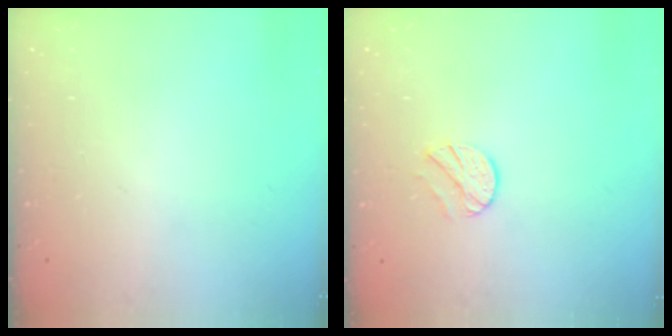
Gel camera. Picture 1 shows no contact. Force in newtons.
{"total": 8.1, "press": 8.1, "slide": 0.7}